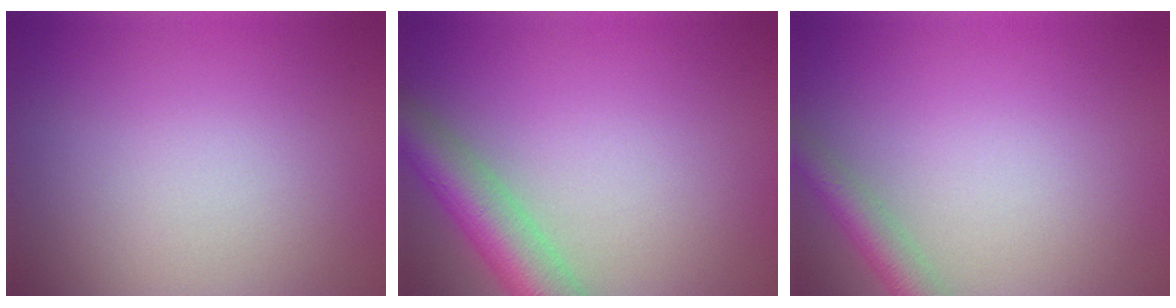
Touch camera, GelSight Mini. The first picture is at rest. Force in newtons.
{"total": 6.0, "press": 6.0, "slide": 0.4}
{"total": 2.9, "press": 2.9, "slide": 0.2}